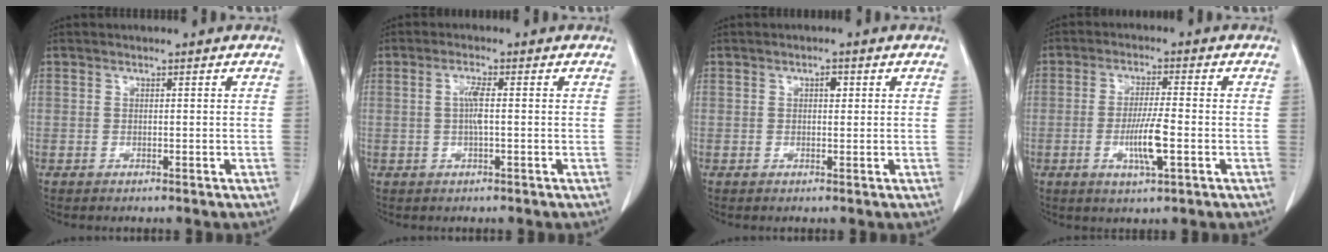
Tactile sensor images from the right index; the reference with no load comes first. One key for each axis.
{"total": 2.7, "fx": 0.0, "fy": 0.2, "fz": 2.7, "tx": -0.055, "ty": 0.002, "tz": 0.000}
{"total": 1.3, "fx": 0.4, "fy": 0.7, "fz": 1.1, "tx": -0.015, "ty": 0.002, "tz": 0.006}
{"total": 6.5, "fx": -1.8, "fy": 0.4, "fz": 6.2, "tx": -0.117, "ty": -0.010, "tz": -0.031}